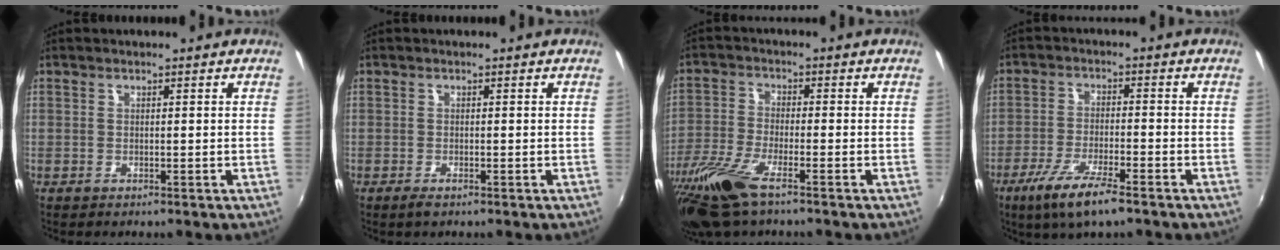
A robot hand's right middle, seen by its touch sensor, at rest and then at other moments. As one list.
[{"total": 1.4, "force": [-0.9, 0.4, 1.0], "torque": [-0.020, -0.006, -0.017]}, {"total": 11.8, "force": [-8.1, 2.6, 8.2], "torque": [-0.191, -0.038, -0.162]}, {"total": 9.4, "force": [-6.2, 1.6, 7.0], "torque": [-0.157, -0.024, -0.115]}]